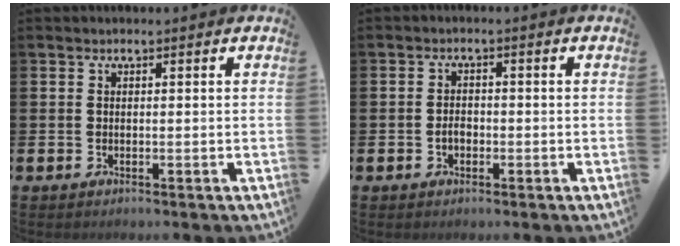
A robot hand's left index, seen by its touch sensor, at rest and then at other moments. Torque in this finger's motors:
{"motor_torque": [0.24, -0.14, 0.06, 0.03]}